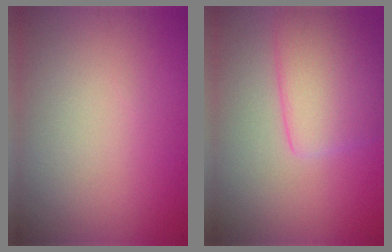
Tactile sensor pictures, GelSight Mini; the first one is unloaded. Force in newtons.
{"total": 5.2, "press": 5.2, "slide": 0.3}